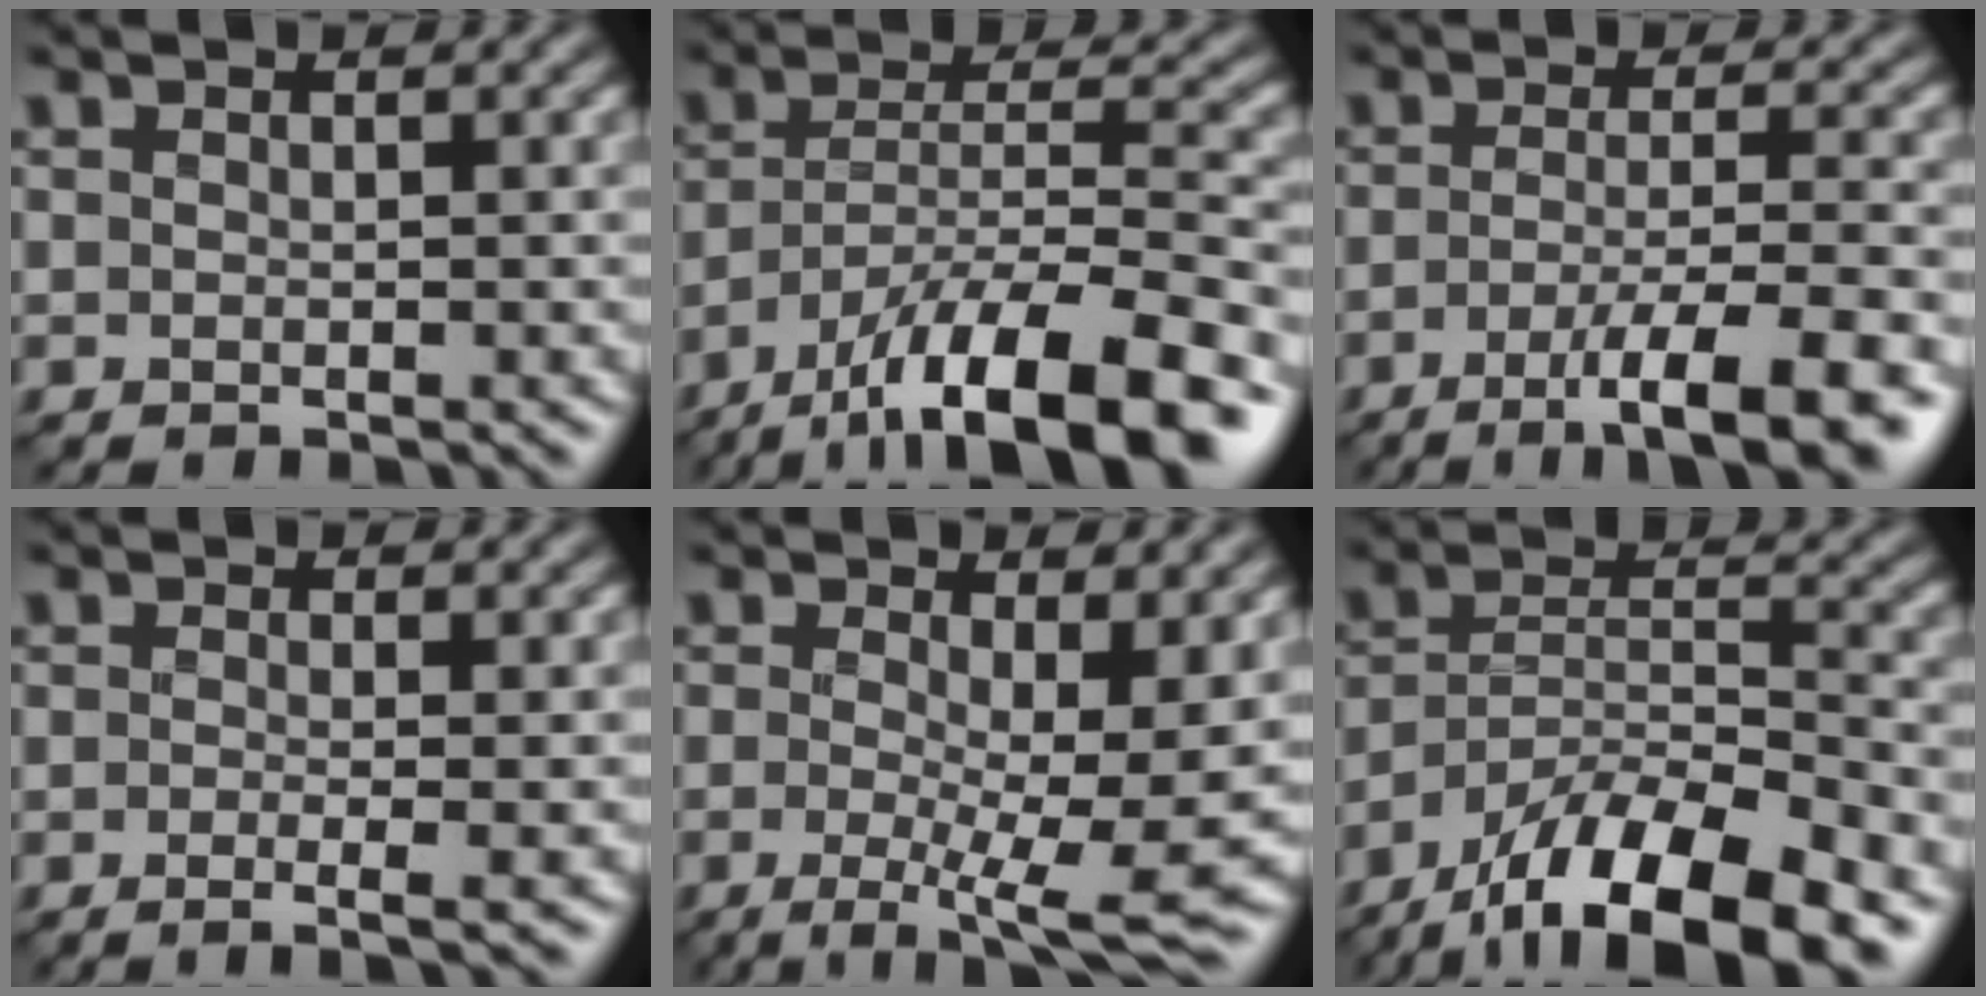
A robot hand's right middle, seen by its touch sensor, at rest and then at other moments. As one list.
[{"total": 13.2, "force": [-9.1, 3.7, 9.0], "torque": [-0.152, 0.007, -0.156]}, {"total": 8.0, "force": [-4.0, 1.6, 6.8], "torque": [-0.094, -0.002, -0.064]}, {"total": 2.6, "force": [-0.4, 0.9, 2.4], "torque": [-0.030, -0.009, -0.012]}, {"total": 9.0, "force": [-1.0, 2.5, 8.6], "torque": [-0.139, -0.015, -0.012]}, {"total": 12.9, "force": [-9.4, 3.7, 8.0], "torque": [-0.139, 0.007, -0.171]}]